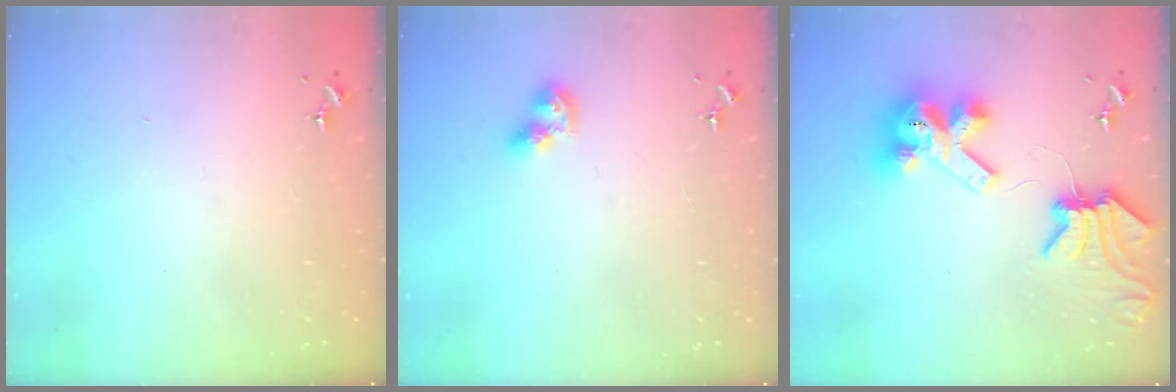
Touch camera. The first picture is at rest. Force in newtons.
{"total": 6.6, "press": 6.6, "slide": 0.4}
{"total": 12.5, "press": 12.4, "slide": 1.6}